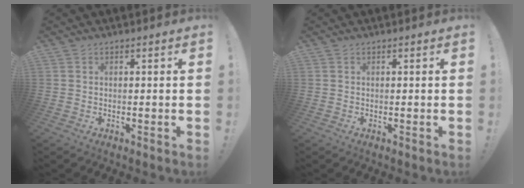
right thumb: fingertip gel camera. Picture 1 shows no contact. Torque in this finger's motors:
{"motor_torque": [0.00, 0.01, -0.15, 0.12, 0.04]}